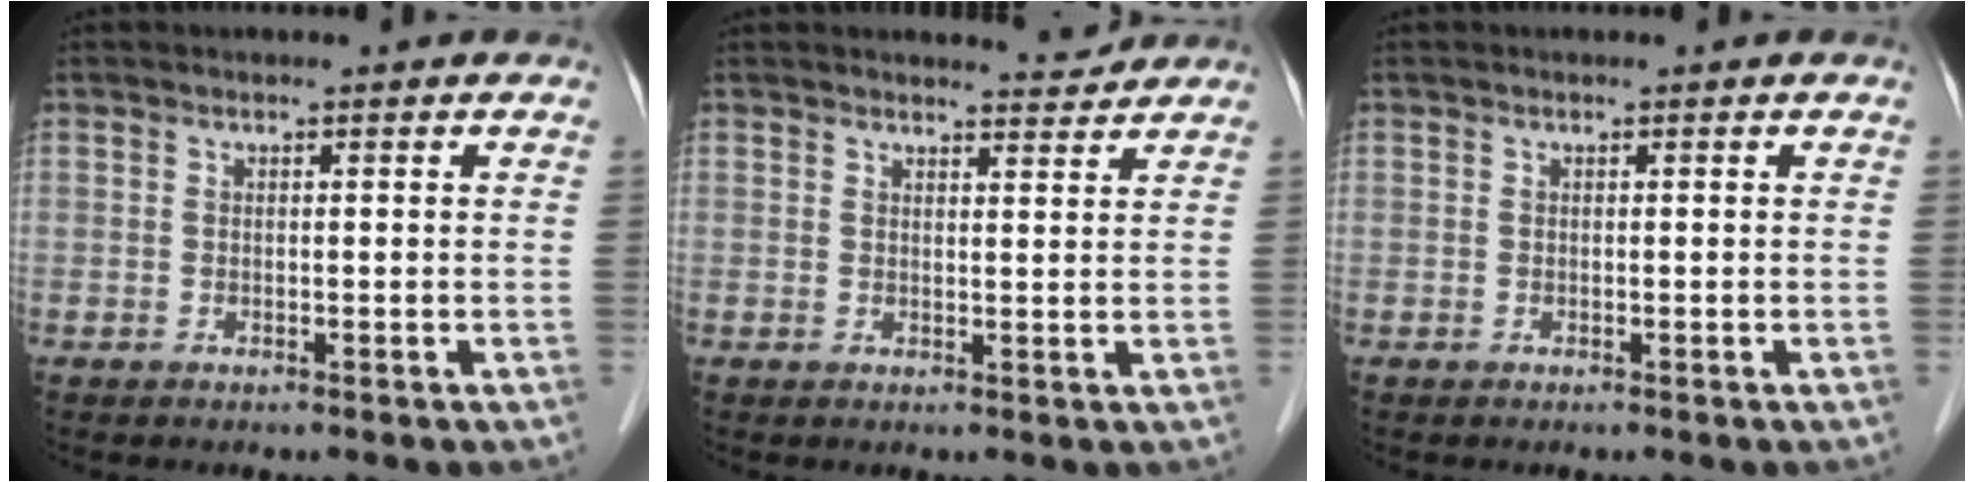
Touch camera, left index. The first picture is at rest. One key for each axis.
{"total": 2.4, "fx": 2.4, "fy": -0.2, "fz": -0.3, "tx": -0.005, "ty": -0.013, "tz": 0.033}
{"total": 0.0}